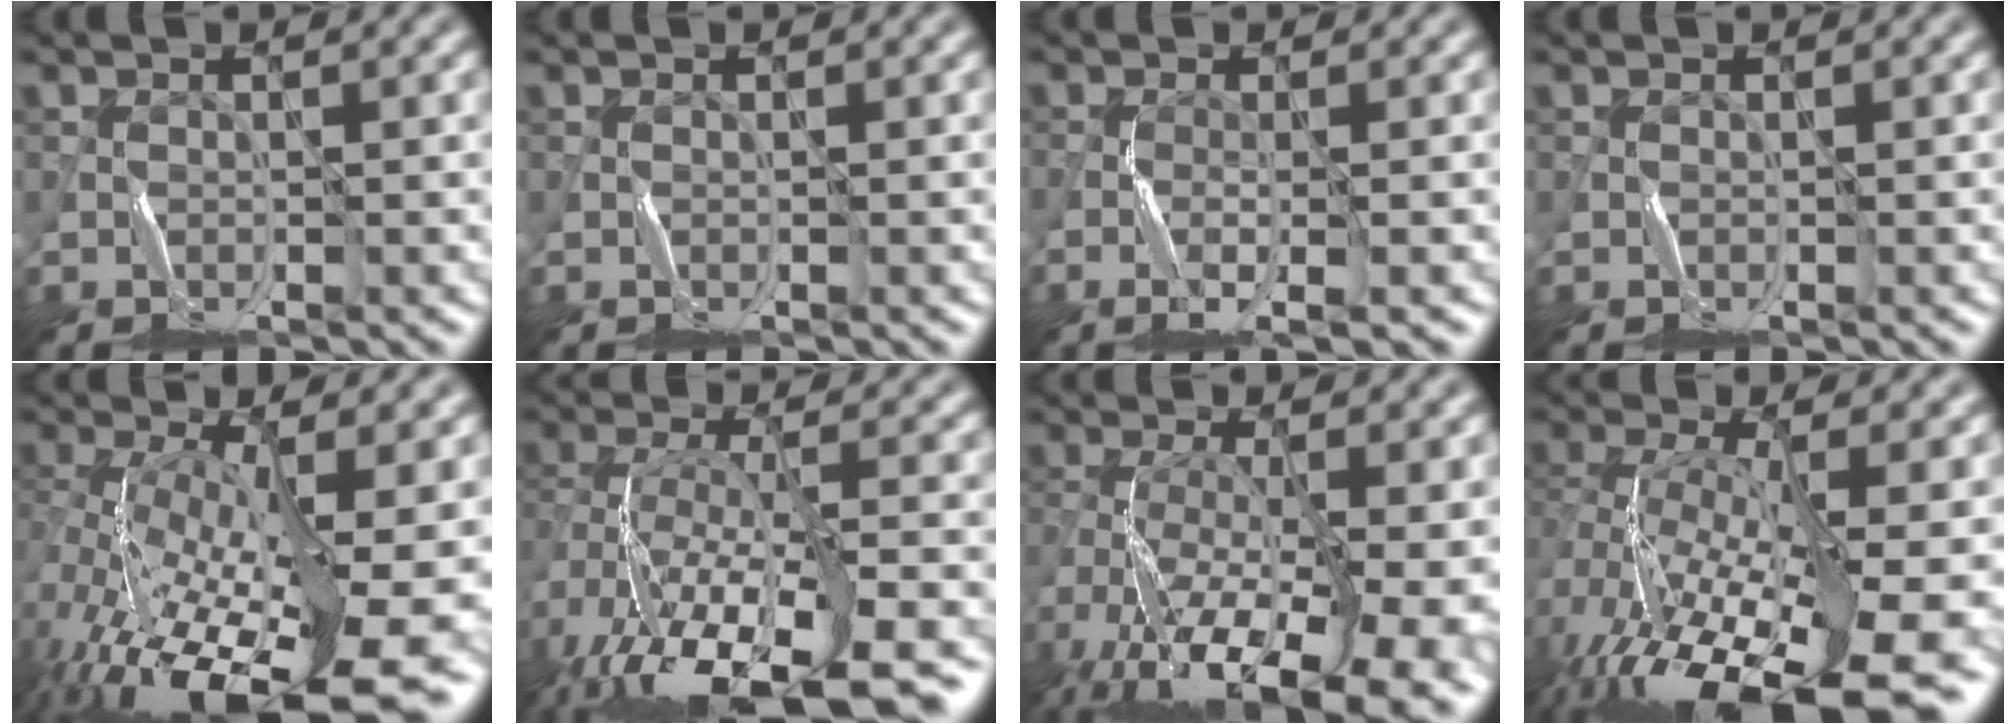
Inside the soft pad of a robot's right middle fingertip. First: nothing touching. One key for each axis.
{"total": 0.0}
{"total": 2.4, "fx": -1.0, "fy": 0.4, "fz": 2.2, "tx": -0.047, "ty": 0.002, "tz": -0.024}
{"total": 0.0}
{"total": 15.5, "fx": -4.7, "fy": 6.0, "fz": 13.5, "tx": -0.253, "ty": -0.013, "tz": -0.070}
{"total": 15.5, "fx": -9.5, "fy": 6.0, "fz": 10.6, "tx": -0.196, "ty": -0.019, "tz": -0.120}
{"total": 15.4, "fx": -7.4, "fy": 5.6, "fz": 12.3, "tx": -0.241, "ty": -0.022, "tz": -0.107}
{"total": 15.0, "fx": -7.3, "fy": 5.7, "fz": 11.9, "tx": -0.245, "ty": -0.016, "tz": -0.107}